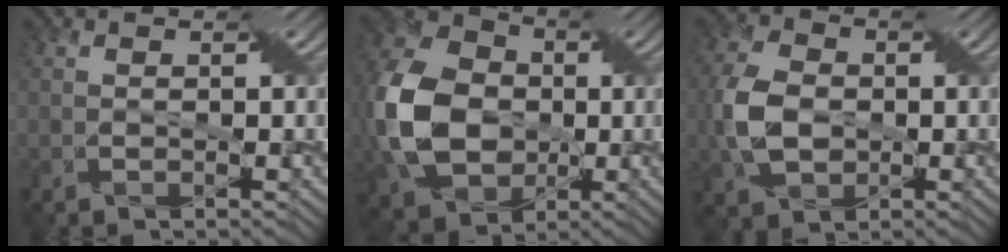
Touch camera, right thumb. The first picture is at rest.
{"total": 13.1, "force": [-1.9, 9.9, 8.3], "torque": [-0.234, -0.001, -0.042]}
{"total": 7.3, "force": [-1.4, 5.0, 5.1], "torque": [-0.146, -0.009, -0.028]}